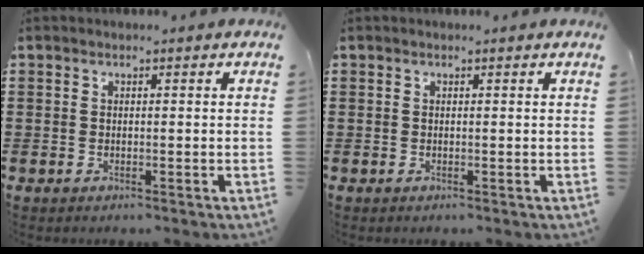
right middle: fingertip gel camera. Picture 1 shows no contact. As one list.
[{"total": 0.0}]